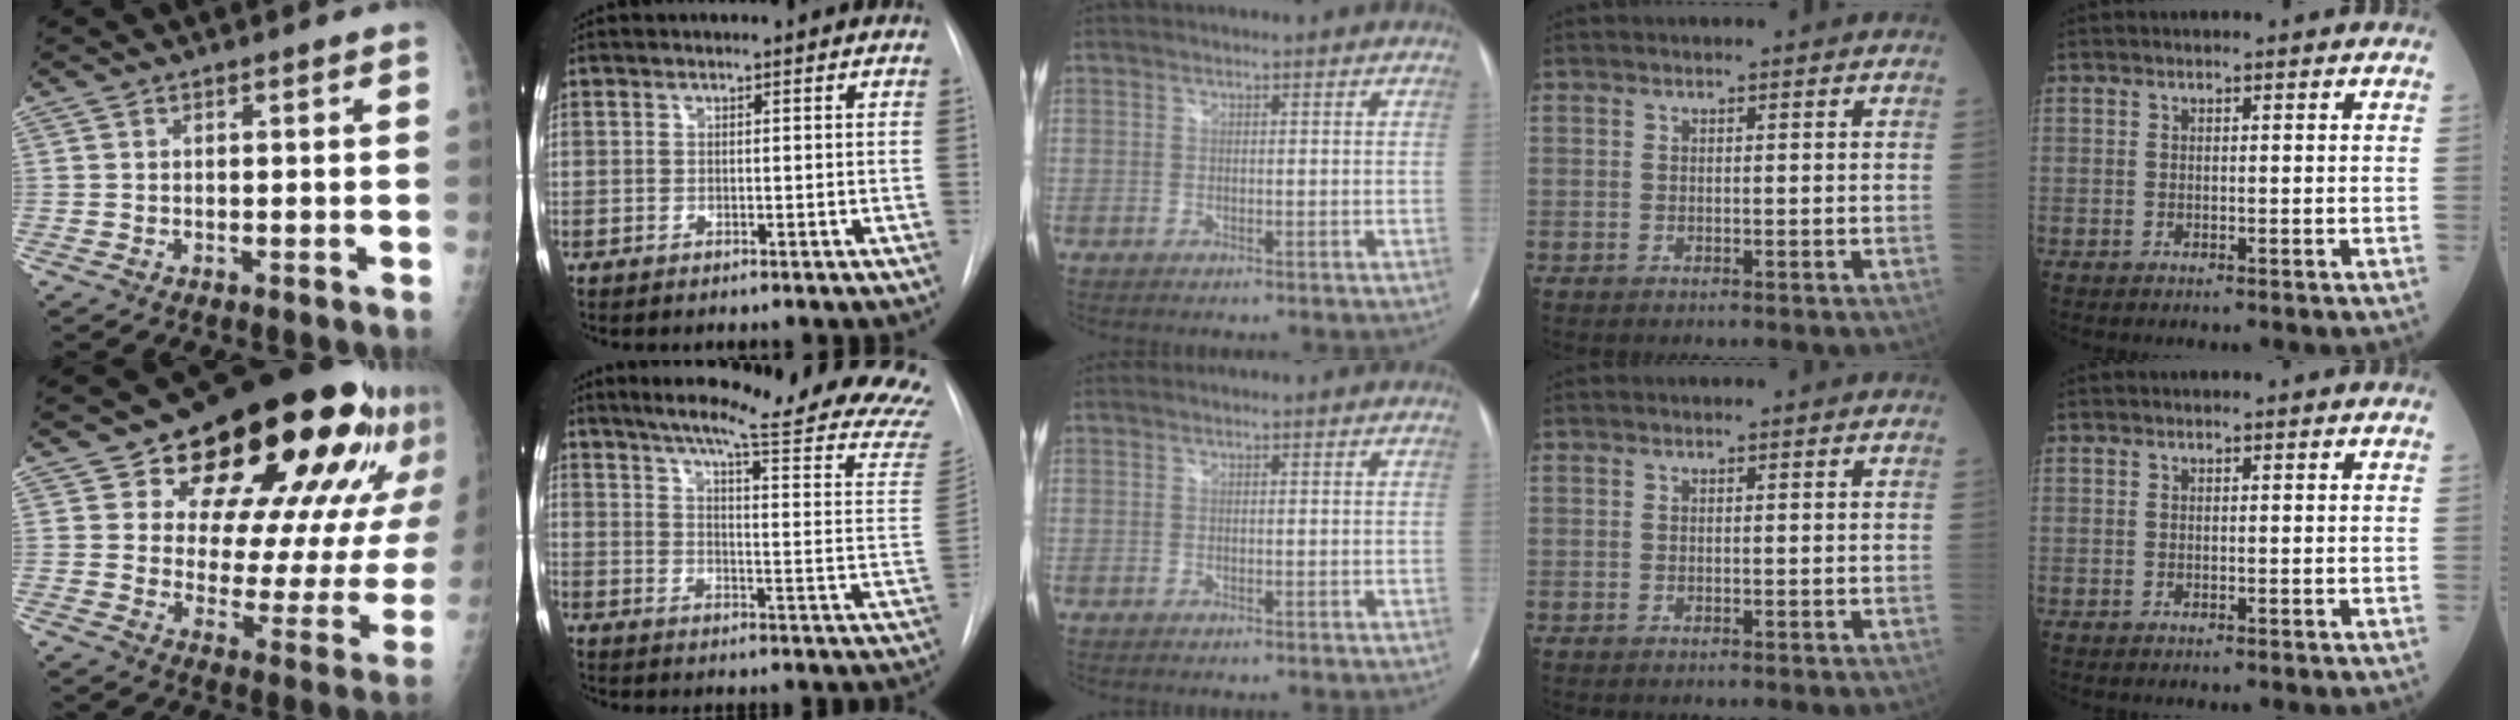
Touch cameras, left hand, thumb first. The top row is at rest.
{"thumb": {"total": 27.5, "force": [17.2, 13.1, 17.0], "torque": [-0.202, -0.064, 0.230]}, "index": {"total": 29.2, "force": [25.0, 1.4, 14.9], "torque": [-0.185, -0.100, 0.300]}}